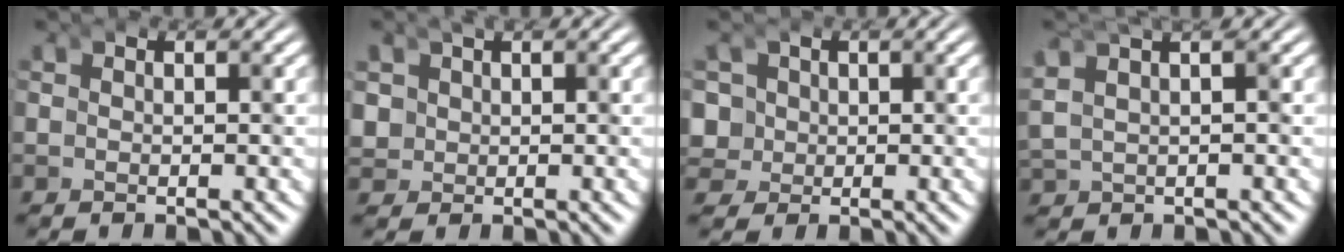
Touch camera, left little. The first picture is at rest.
{"total": 2.3, "force": [0.1, 2.2, 0.5], "torque": [-0.039, -0.020, 0.006]}
{"total": 5.1, "force": [-1.6, 4.7, 0.9], "torque": [-0.073, -0.042, -0.023]}
{"total": 4.3, "force": [0.6, 3.4, 2.7], "torque": [-0.063, 0.008, 0.007]}